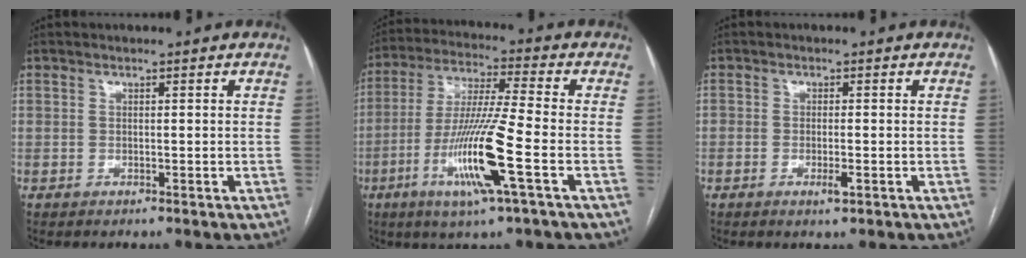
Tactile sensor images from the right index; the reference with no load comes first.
{"total": 14.0, "force": [-4.8, -0.5, 13.2], "torque": [-0.266, -0.018, -0.096]}
{"total": 2.1, "force": [-0.8, 0.5, 1.8], "torque": [-0.029, -0.002, -0.012]}